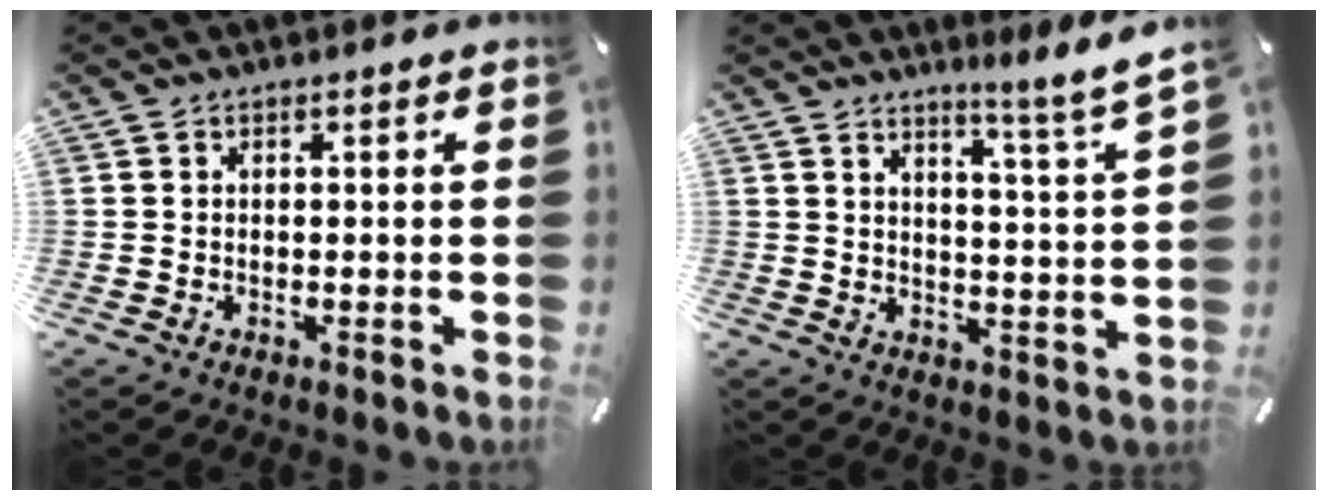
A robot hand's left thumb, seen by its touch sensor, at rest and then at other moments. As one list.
[{"total": 7.2, "force": [6.2, -1.1, 3.6], "torque": [-0.054, -0.050, 0.098]}]